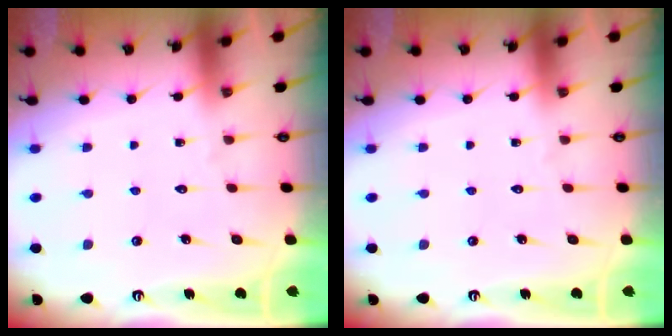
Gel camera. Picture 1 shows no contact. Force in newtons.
{"total": 0.0}